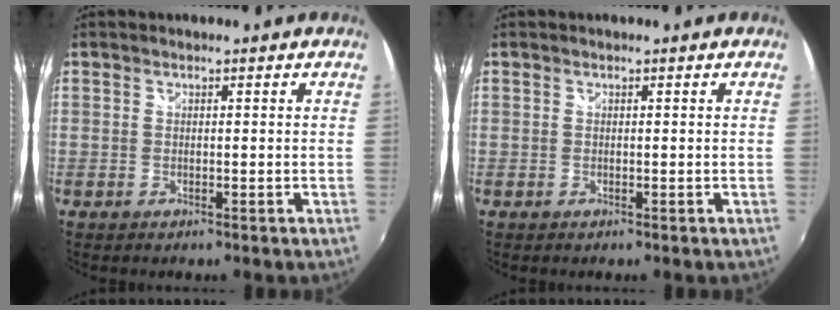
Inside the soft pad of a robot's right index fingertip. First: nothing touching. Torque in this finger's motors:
{"motor_torque": [0.09, 0.05, 0.00, 0.00]}